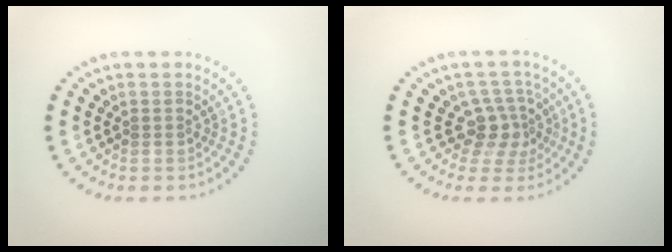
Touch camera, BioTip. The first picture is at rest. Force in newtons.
{"total": 2.8, "press": 2.1, "slide": 1.9}